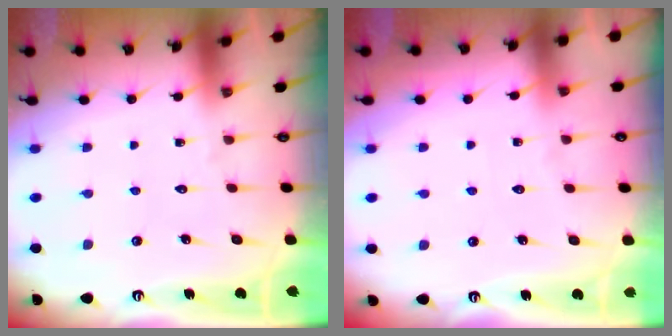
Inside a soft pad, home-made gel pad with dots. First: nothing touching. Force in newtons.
{"total": 1.7, "press": 1.7, "slide": 0.4}